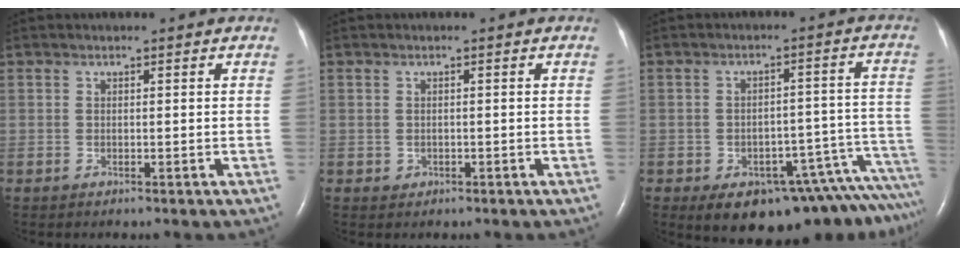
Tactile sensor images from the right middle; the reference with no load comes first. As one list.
[{"total": 0.8, "force": [-0.2, 0.8, 0.1], "torque": [-0.003, 0.002, -0.002]}, {"total": 14.3, "force": [-11.2, 4.8, 7.6], "torque": [-0.027, 0.047, -0.137]}]